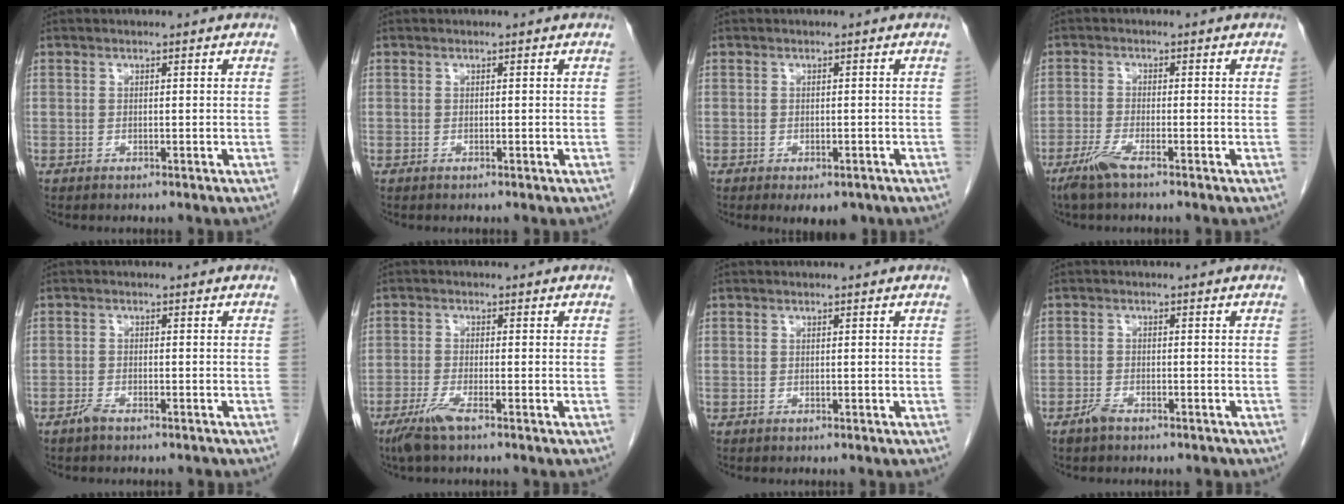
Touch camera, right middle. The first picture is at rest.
{"total": 0.0}
{"total": 3.9, "force": [-2.5, 1.9, 2.3], "torque": [-0.023, -0.005, -0.027]}
{"total": 3.4, "force": [-2.4, 0.1, 2.5], "torque": [-0.059, -0.008, -0.053]}
{"total": 2.1, "force": [-1.8, 0.6, 1.0], "torque": [-0.020, 0.000, -0.030]}
{"total": 3.7, "force": [-2.4, 0.1, 2.7], "torque": [-0.063, -0.011, -0.053]}
{"total": 0.0}
{"total": 2.7, "force": [-2.3, 1.0, 1.2], "torque": [-0.026, 0.000, -0.036]}